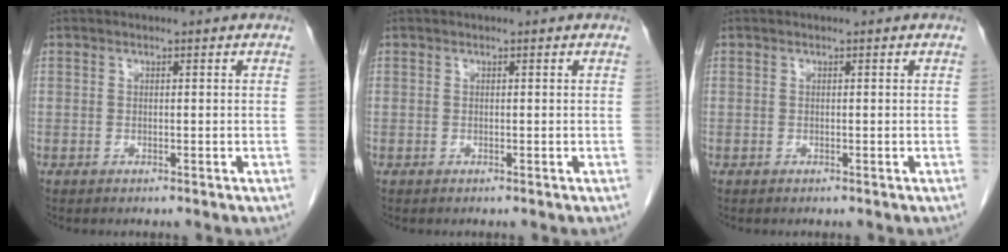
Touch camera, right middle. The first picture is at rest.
{"total": 0.0}
{"total": 0.0}